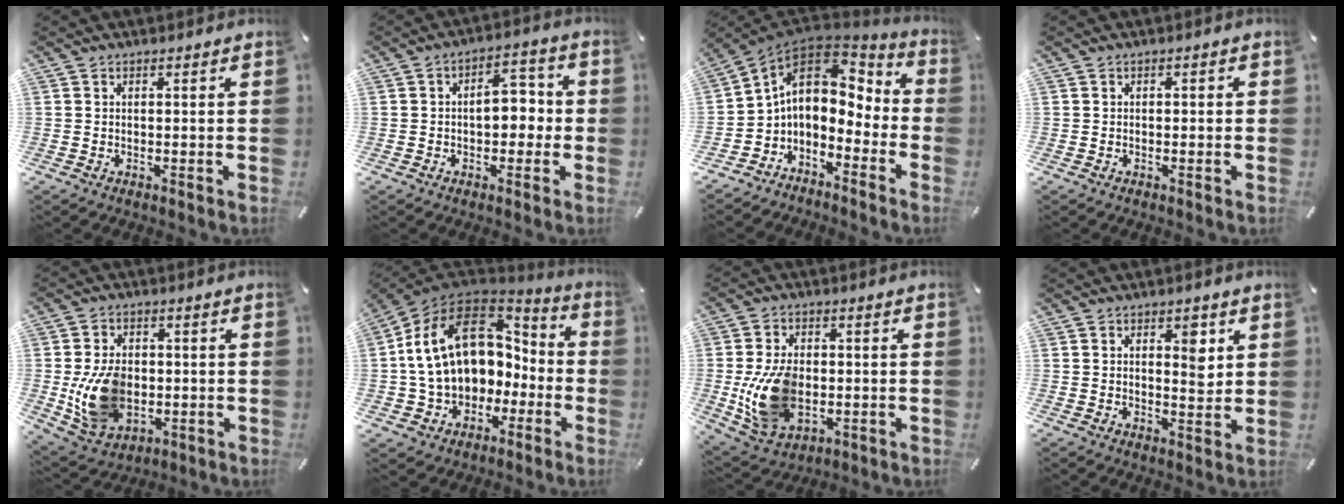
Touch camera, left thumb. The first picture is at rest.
{"total": 8.1, "force": [-0.3, 5.1, 6.3], "torque": [-0.074, 0.004, -0.012]}
{"total": 10.8, "force": [1.4, 8.5, 6.5], "torque": [-0.109, -0.012, 0.027]}
{"total": 0.6, "force": [-0.3, 0.4, 0.3], "torque": [-0.006, 0.000, -0.007]}
{"total": 13.4, "force": [-1.5, 10.0, 8.8], "torque": [-0.161, 0.000, -0.023]}
{"total": 18.9, "force": [2.6, 14.6, 11.8], "torque": [-0.237, -0.005, 0.055]}
{"total": 14.6, "force": [-1.9, 10.1, 10.4], "torque": [-0.211, -0.001, -0.029]}
{"total": 5.8, "force": [2.0, 3.0, 4.5], "torque": [-0.055, -0.010, 0.025]}